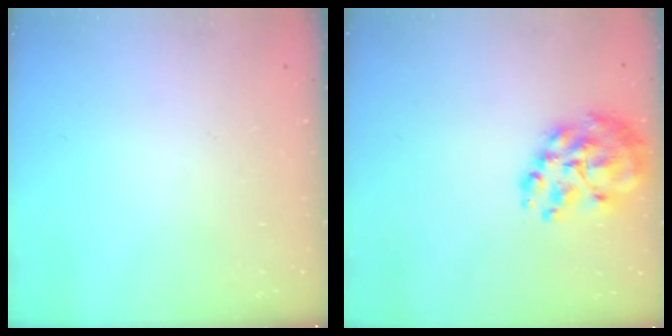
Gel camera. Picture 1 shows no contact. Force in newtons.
{"total": 12.7, "press": 12.2, "slide": 3.6}